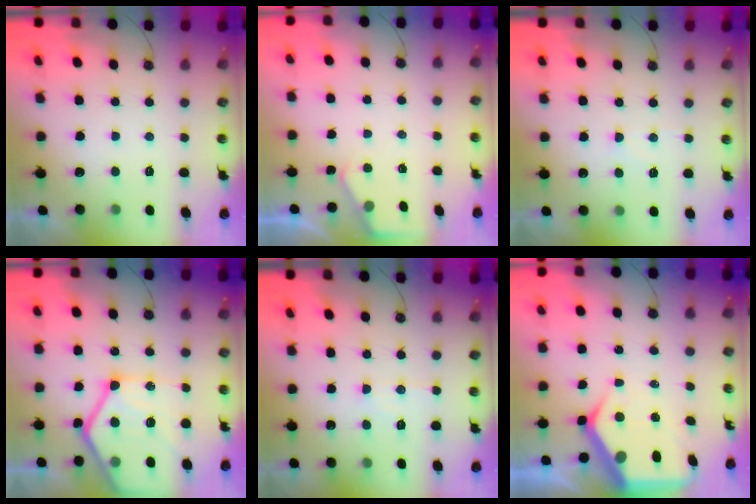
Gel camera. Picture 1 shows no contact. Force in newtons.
{"total": 2.1, "press": 2.1, "slide": 0.4}
{"total": 4.1, "press": 4.1, "slide": 0.6}
{"total": 23.3, "press": 23.2, "slide": 1.8}
{"total": 6.5, "press": 6.5, "slide": 0.6}
{"total": 10.4, "press": 10.3, "slide": 1.6}